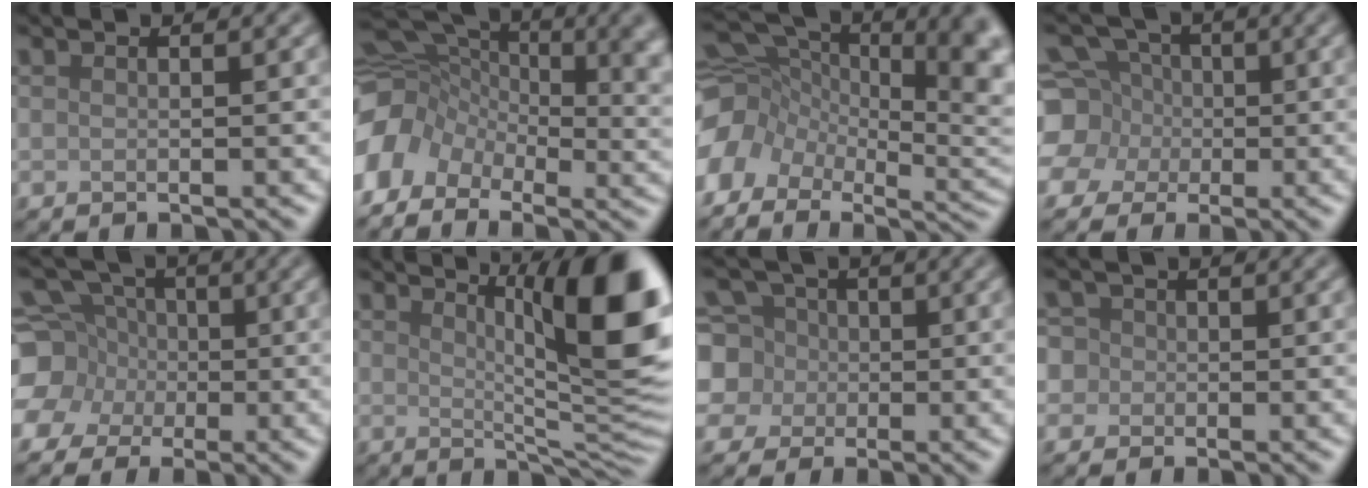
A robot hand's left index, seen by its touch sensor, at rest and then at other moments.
{"total": 11.7, "force": [-2.0, 8.9, 7.3], "torque": [-0.148, -0.016, -0.033]}
{"total": 11.8, "force": [-1.4, 8.2, 8.3], "torque": [-0.155, -0.020, -0.010]}
{"total": 8.3, "force": [-0.3, 7.6, 3.2], "torque": [-0.097, 0.022, -0.043]}
{"total": 10.0, "force": [-1.1, 9.0, 4.2], "torque": [-0.122, 0.016, -0.054]}
{"total": 11.4, "force": [3.7, 2.6, 10.4], "torque": [-0.129, -0.006, 0.057]}
{"total": 8.2, "force": [0.5, 7.5, 3.1], "torque": [-0.083, 0.030, -0.022]}
{"total": 3.8, "force": [0.6, 3.6, 1.2], "torque": [-0.019, 0.035, -0.014]}